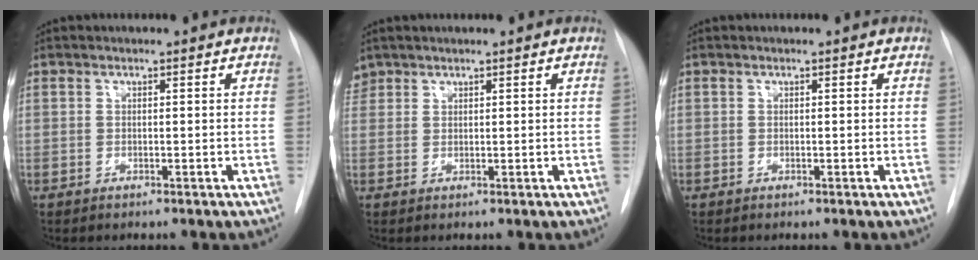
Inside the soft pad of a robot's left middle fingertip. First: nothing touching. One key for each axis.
{"total": 2.2, "fx": 1.8, "fy": 1.3, "fz": 0.0, "tx": 0.000, "ty": 0.013, "tz": 0.036}
{"total": 0.0}